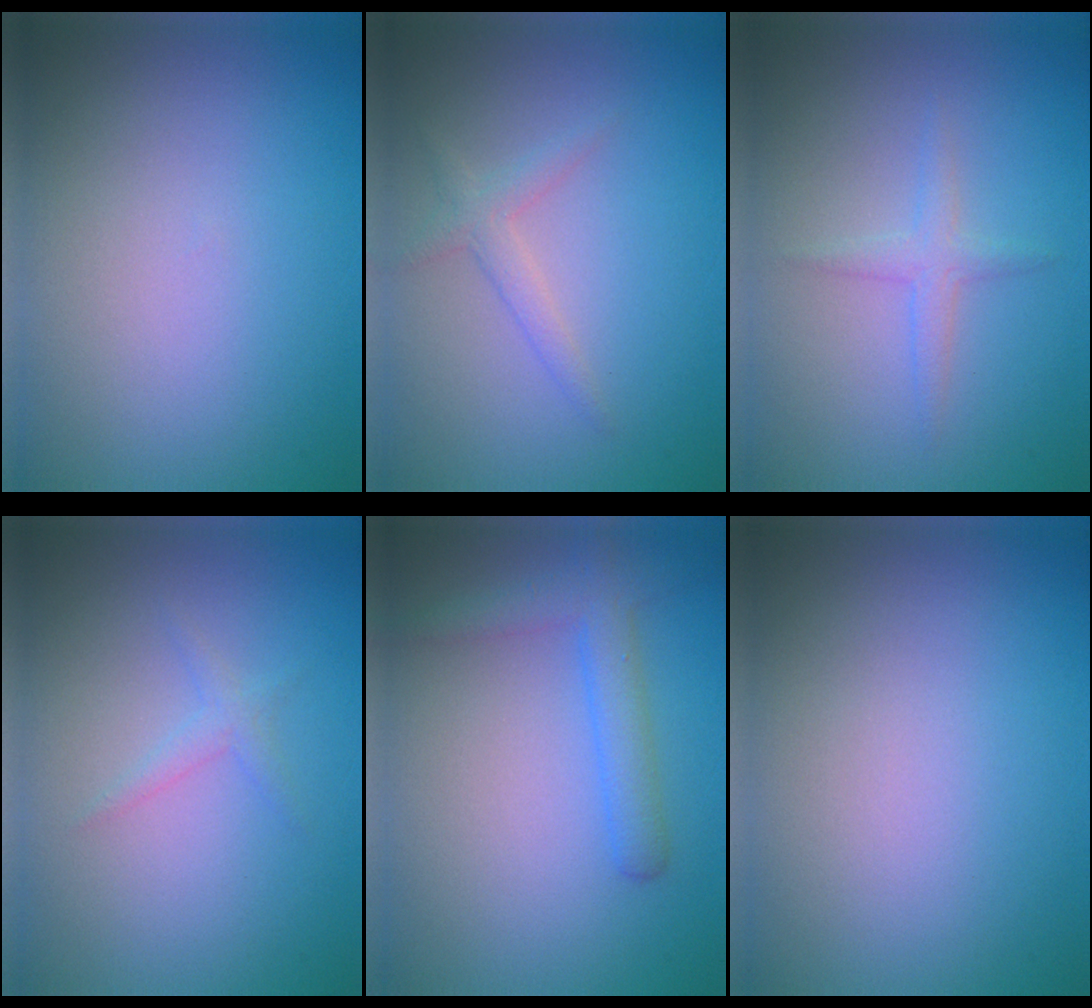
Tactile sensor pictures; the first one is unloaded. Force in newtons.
{"total": 1.6, "press": 1.6, "slide": 0.1}
{"total": 1.5, "press": 1.5, "slide": 0.0}
{"total": 1.1, "press": 1.1, "slide": 0.0}
{"total": 3.0, "press": 3.0, "slide": 0.2}
{"total": 0.0}